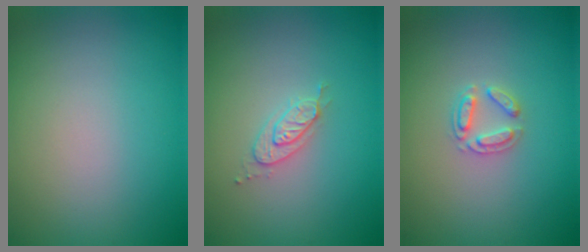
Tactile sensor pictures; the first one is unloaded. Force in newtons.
{"total": 2.0, "press": 2.0, "slide": 0.4}
{"total": 1.9, "press": 1.9, "slide": 0.3}